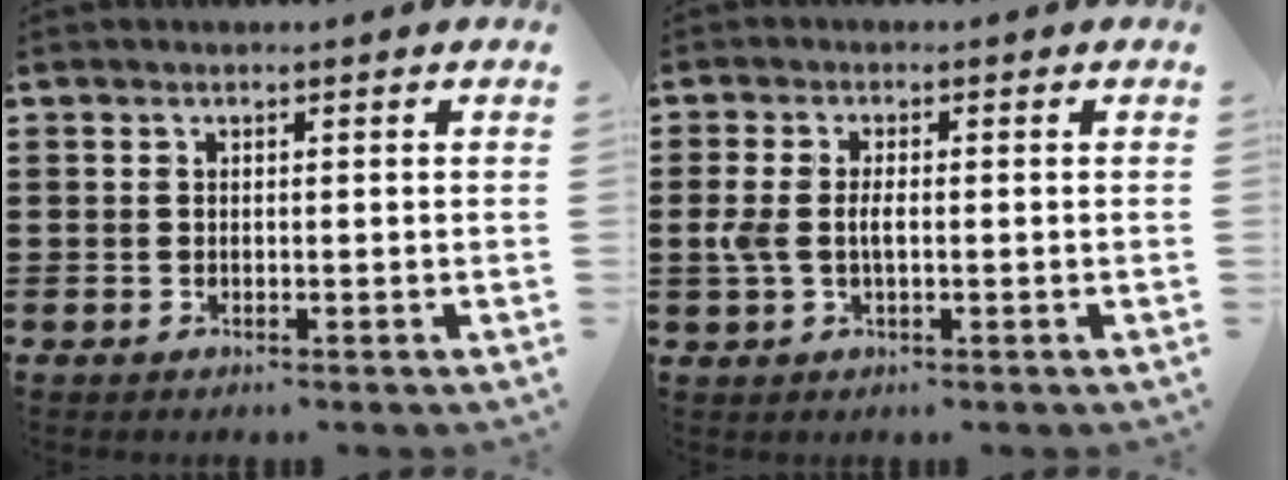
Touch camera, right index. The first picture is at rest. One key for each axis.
{"total": 3.3, "fx": -0.3, "fy": 1.6, "fz": 2.9, "tx": -0.077, "ty": -0.004, "tz": -0.013}